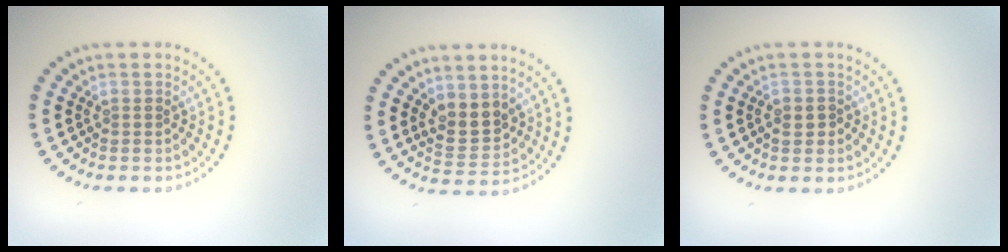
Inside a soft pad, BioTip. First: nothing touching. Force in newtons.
{"total": 2.8, "press": 2.6, "slide": 1.0}
{"total": 1.1, "press": 1.0, "slide": 0.4}